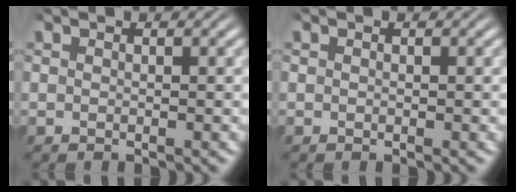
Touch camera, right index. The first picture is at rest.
{"total": 0.0}